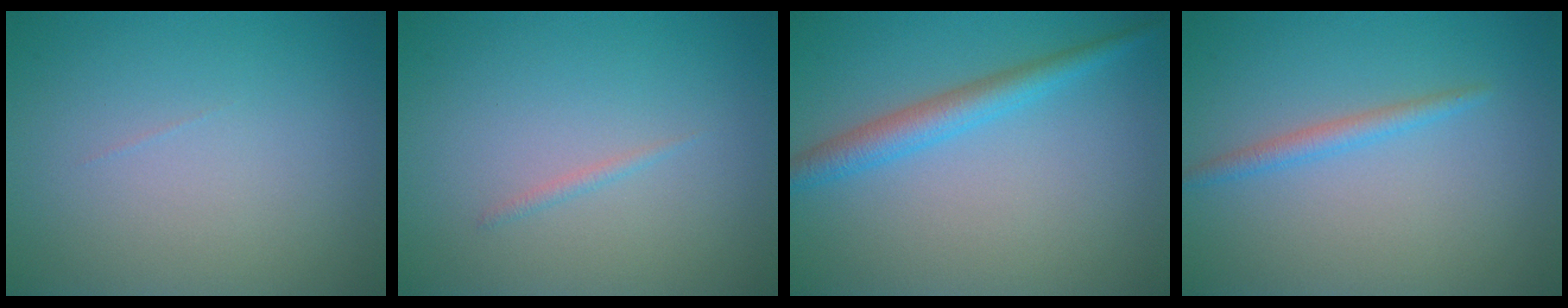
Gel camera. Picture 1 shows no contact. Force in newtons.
{"total": 0.5, "press": 0.5, "slide": 0.1}
{"total": 3.1, "press": 3.1, "slide": 0.1}
{"total": 1.6, "press": 1.6, "slide": 0.1}